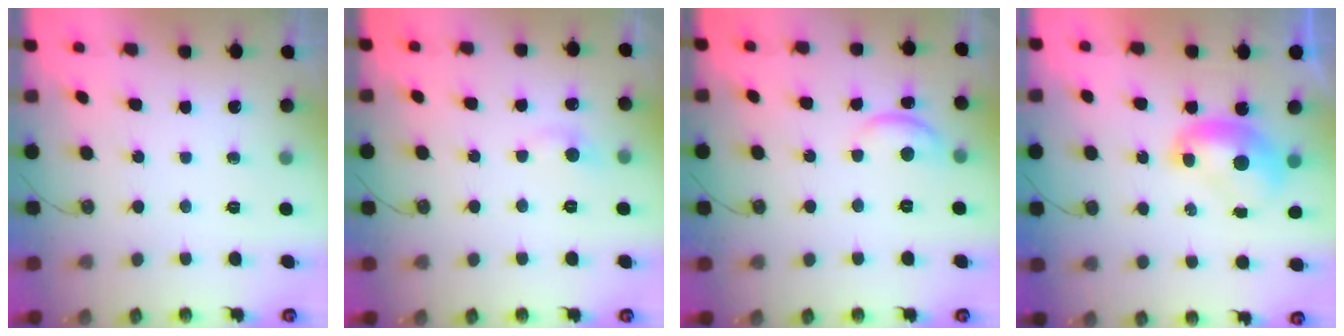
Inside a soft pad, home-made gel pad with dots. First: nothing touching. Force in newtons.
{"total": 1.2, "press": 0.9, "slide": 0.8}
{"total": 2.4, "press": 2.4, "slide": 0.4}
{"total": 1.6, "press": 1.6, "slide": 0.2}